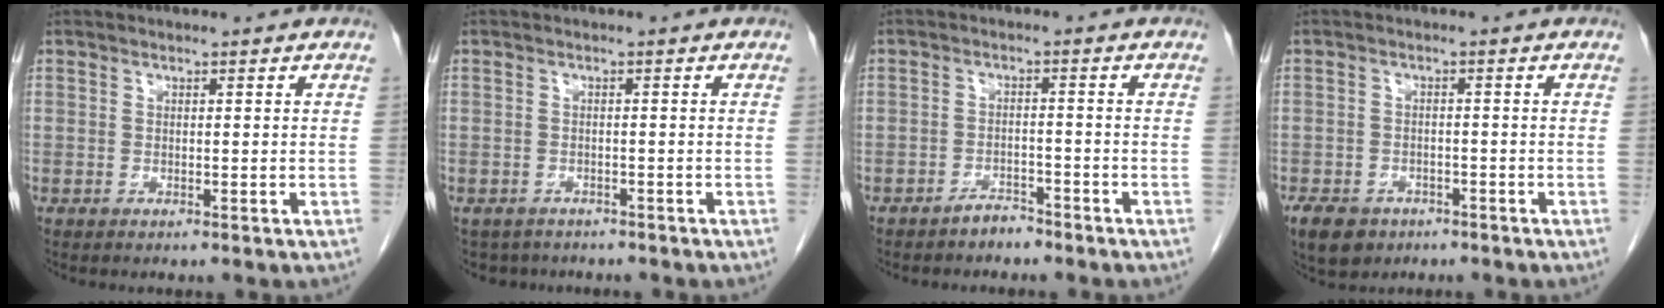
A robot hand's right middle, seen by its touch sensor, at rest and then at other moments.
{"total": 4.5, "force": [-3.8, 2.4, 0.3], "torque": [0.001, 0.002, -0.053]}
{"total": 2.4, "force": [-2.2, 0.9, 0.5], "torque": [-0.011, 0.002, -0.035]}
{"total": 5.9, "force": [-3.8, 4.0, 2.1], "torque": [-0.038, 0.001, -0.056]}